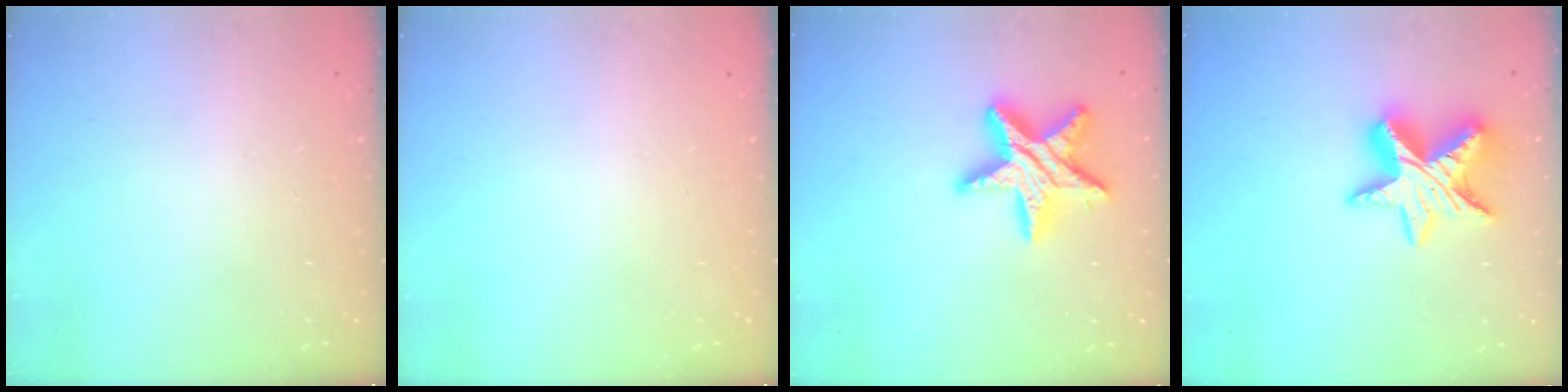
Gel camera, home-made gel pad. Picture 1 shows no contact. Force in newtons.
{"total": 0.0}
{"total": 16.2, "press": 16.1, "slide": 1.1}
{"total": 13.9, "press": 13.9, "slide": 0.6}